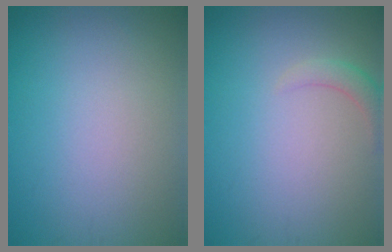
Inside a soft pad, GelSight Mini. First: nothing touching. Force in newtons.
{"total": 1.6, "press": 1.6, "slide": 0.3}